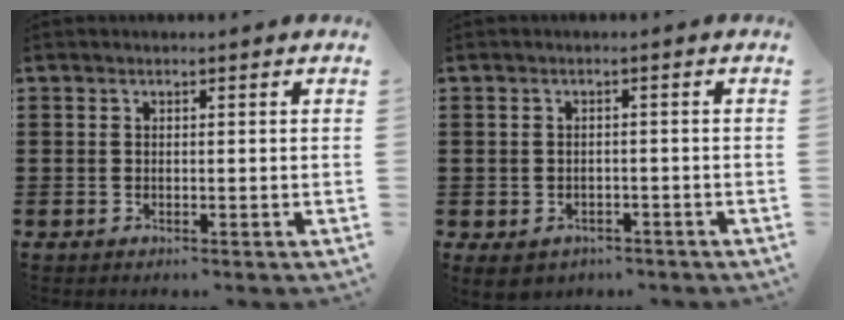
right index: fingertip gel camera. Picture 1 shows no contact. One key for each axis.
{"total": 2.2, "fx": -2.0, "fy": 1.0, "fz": 0.3, "tx": -0.019, "ty": 0.002, "tz": -0.045}